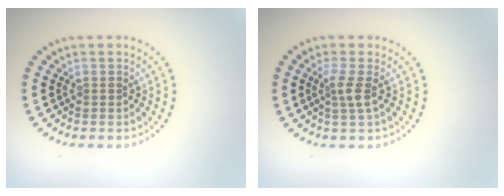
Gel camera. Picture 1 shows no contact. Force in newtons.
{"total": 1.9, "press": 1.3, "slide": 1.3}